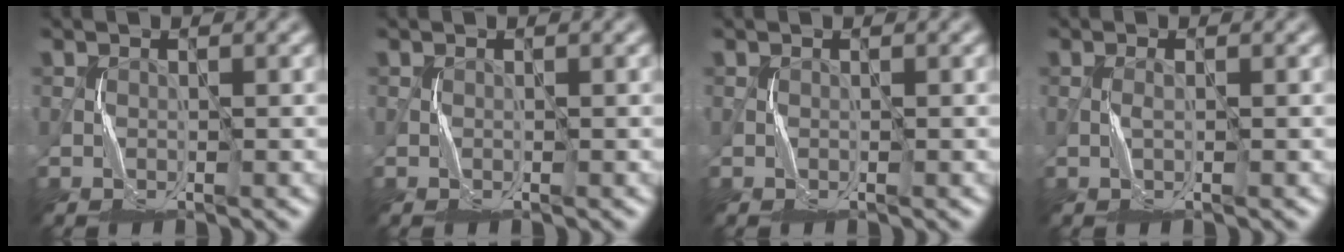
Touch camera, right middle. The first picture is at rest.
{"total": 0.0}
{"total": 0.0}
{"total": 0.5, "force": [-0.1, -0.2, 0.5], "torque": [-0.014, 0.001, -0.004]}